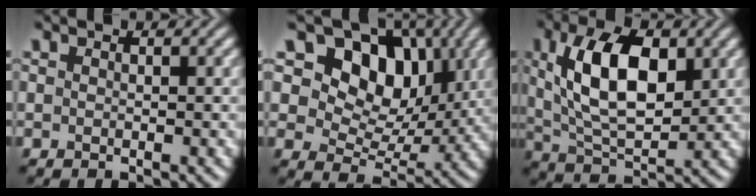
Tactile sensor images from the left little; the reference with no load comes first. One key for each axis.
{"total": 11.3, "fx": 4.6, "fy": 7.8, "fz": 6.7, "tx": -0.111, "ty": 0.014, "tz": 0.061}
{"total": 9.4, "fx": 2.4, "fy": 4.7, "fz": 7.8, "tx": -0.142, "ty": 0.007, "tz": 0.038}